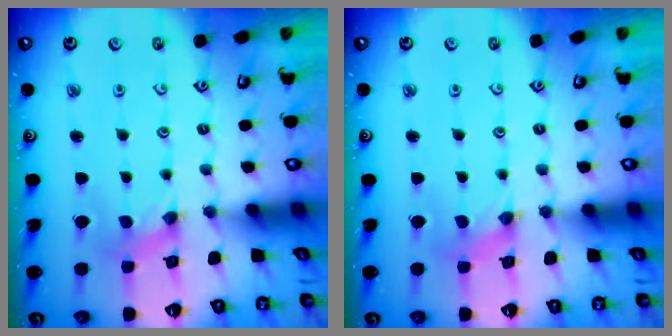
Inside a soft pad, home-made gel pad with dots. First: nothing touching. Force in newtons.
{"total": 0.6, "press": 0.6, "slide": 0.1}